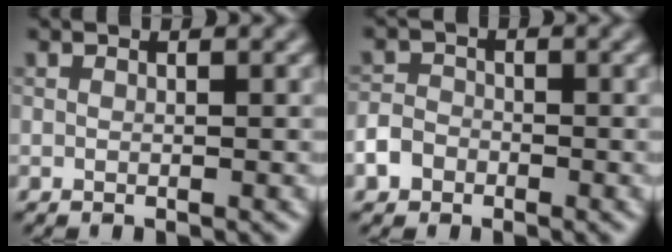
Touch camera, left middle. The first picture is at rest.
{"total": 2.4, "force": [-1.3, 1.8, 0.9], "torque": [-0.012, 0.001, -0.030]}